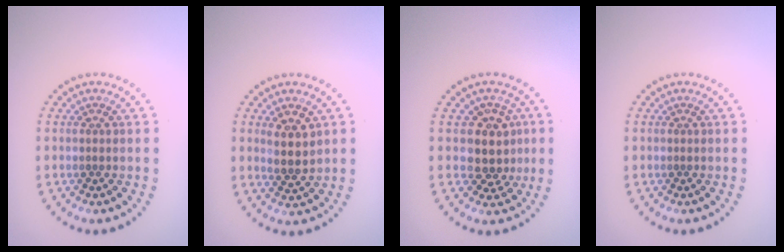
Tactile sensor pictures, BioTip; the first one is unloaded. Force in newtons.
{"total": 2.9, "press": 2.7, "slide": 1.2}
{"total": 3.5, "press": 3.0, "slide": 1.8}
{"total": 0.0}